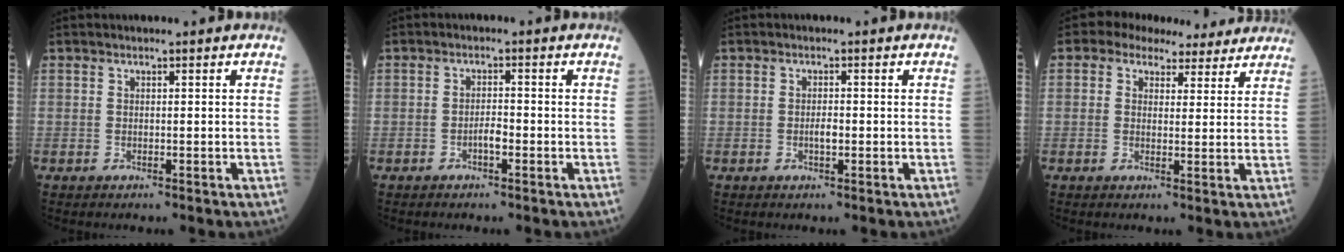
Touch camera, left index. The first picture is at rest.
{"total": 2.0, "force": [-1.4, 0.4, 1.4], "torque": [-0.024, -0.001, -0.025]}
{"total": 1.6, "force": [-0.8, 0.5, 1.3], "torque": [-0.025, -0.003, -0.014]}
{"total": 8.8, "force": [7.1, 4.6, 2.6], "torque": [-0.025, 0.029, 0.077]}